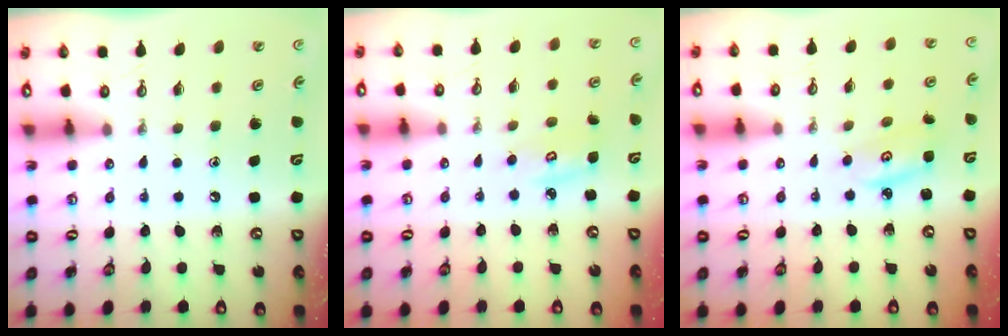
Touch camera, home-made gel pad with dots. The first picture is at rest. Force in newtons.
{"total": 4.0, "press": 3.9, "slide": 0.4}
{"total": 2.9, "press": 2.9, "slide": 0.2}